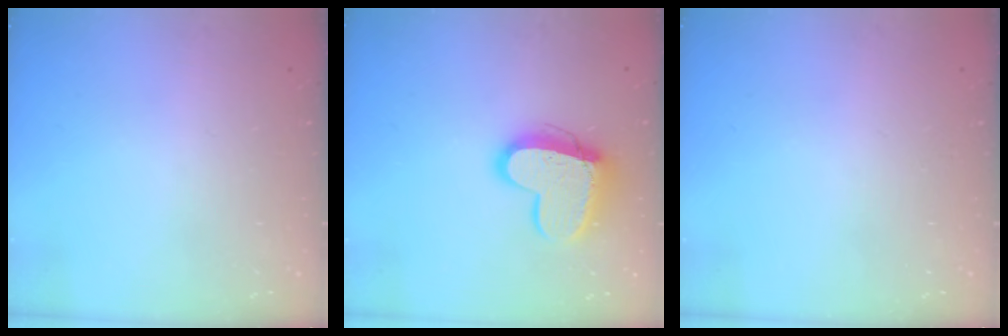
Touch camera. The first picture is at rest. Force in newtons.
{"total": 14.7, "press": 14.7, "slide": 1.3}
{"total": 0.0}